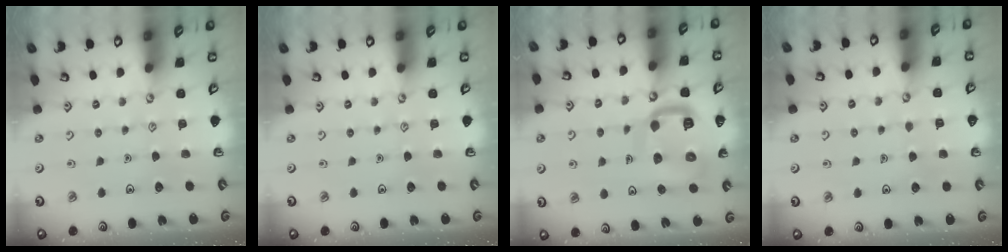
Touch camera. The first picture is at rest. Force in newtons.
{"total": 0.0}
{"total": 14.3, "press": 14.1, "slide": 1.8}
{"total": 3.2, "press": 3.2, "slide": 0.3}